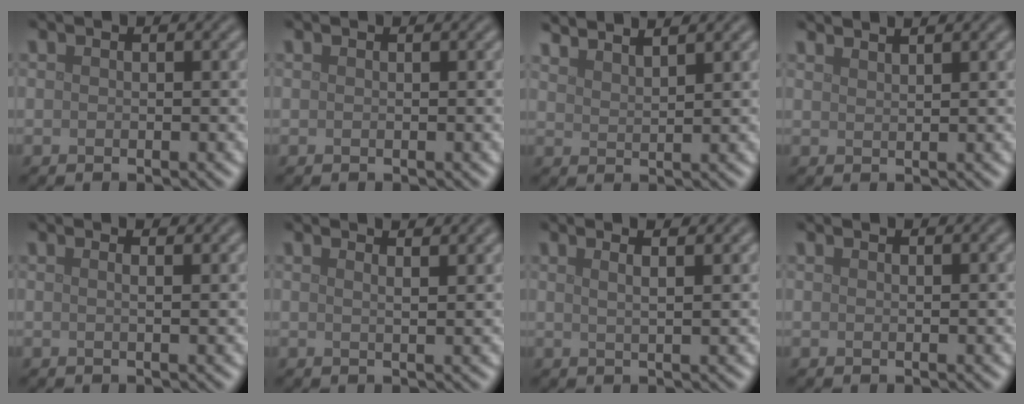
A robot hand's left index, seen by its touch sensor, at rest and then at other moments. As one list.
[{"total": 0.0}, {"total": 4.5, "force": [4.1, 0.9, 1.6], "torque": [-0.002, 0.016, 0.040]}, {"total": 2.5, "force": [2.2, 0.6, 1.0], "torque": [0.005, 0.004, 0.016]}, {"total": 2.5, "force": [1.4, 1.1, 1.8], "torque": [-0.006, 0.009, -0.014]}, {"total": 3.3, "force": [2.3, 1.3, 2.0], "torque": [0.000, 0.017, -0.002]}, {"total": 4.3, "force": [2.6, 1.7, 2.9], "torque": [-0.017, 0.027, 0.000]}, {"total": 0.9, "force": [0.9, 0.2, 0.3], "torque": [-0.002, -0.002, 0.008]}]